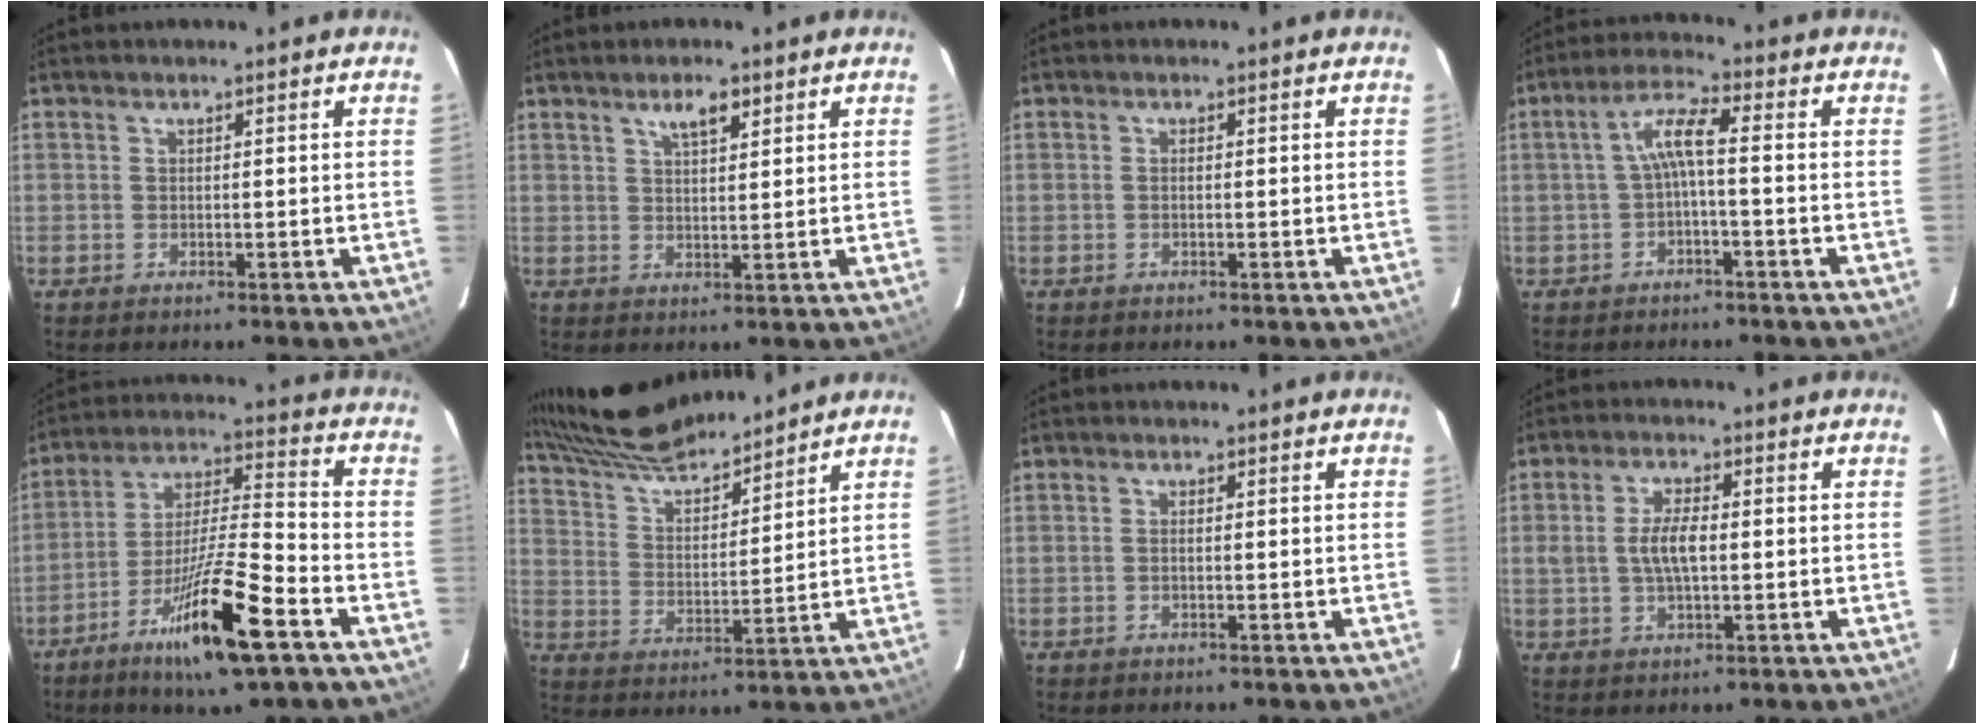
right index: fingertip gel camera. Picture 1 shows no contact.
{"total": 3.9, "force": [2.5, 1.2, 2.7], "torque": [-0.045, 0.006, 0.043]}
{"total": 0.5, "force": [-0.1, 0.2, 0.5], "torque": [-0.011, 0.001, -0.003]}
{"total": 4.9, "force": [-1.1, 0.5, 4.8], "torque": [-0.104, 0.014, -0.020]}
{"total": 16.1, "force": [-9.1, 1.8, 13.2], "torque": [-0.259, -0.024, -0.165]}
{"total": 17.1, "force": [15.5, 3.1, 6.7], "torque": [-0.121, 0.018, 0.264]}
{"total": 0.8, "force": [-0.1, 0.3, 0.7], "torque": [-0.016, 0.002, -0.004]}
{"total": 5.7, "force": [0.0, 2.3, 5.2], "torque": [-0.102, 0.004, 0.003]}